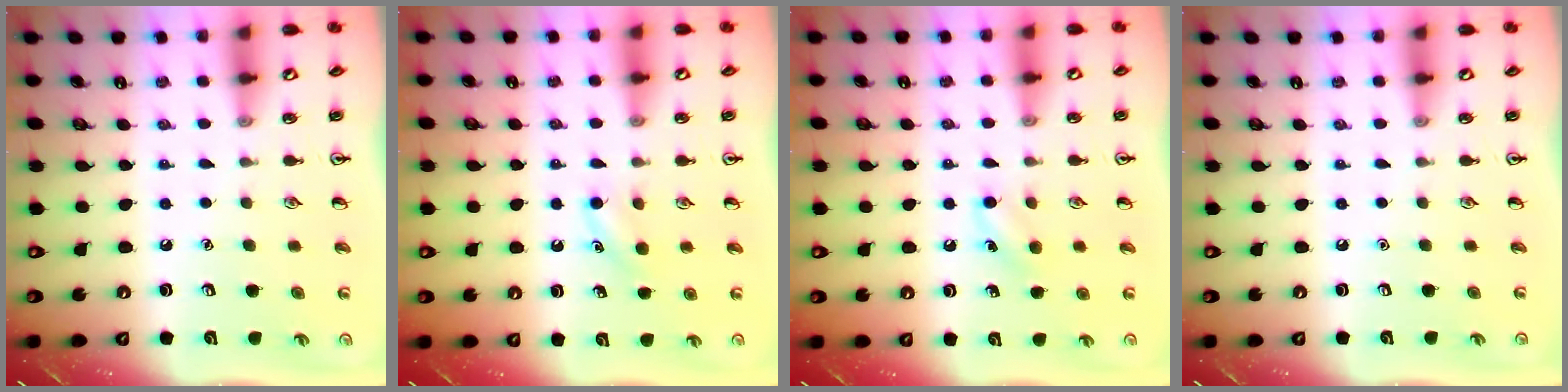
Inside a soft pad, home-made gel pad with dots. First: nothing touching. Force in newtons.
{"total": 4.5, "press": 4.2, "slide": 1.4}
{"total": 6.0, "press": 5.7, "slide": 1.7}
{"total": 0.0}